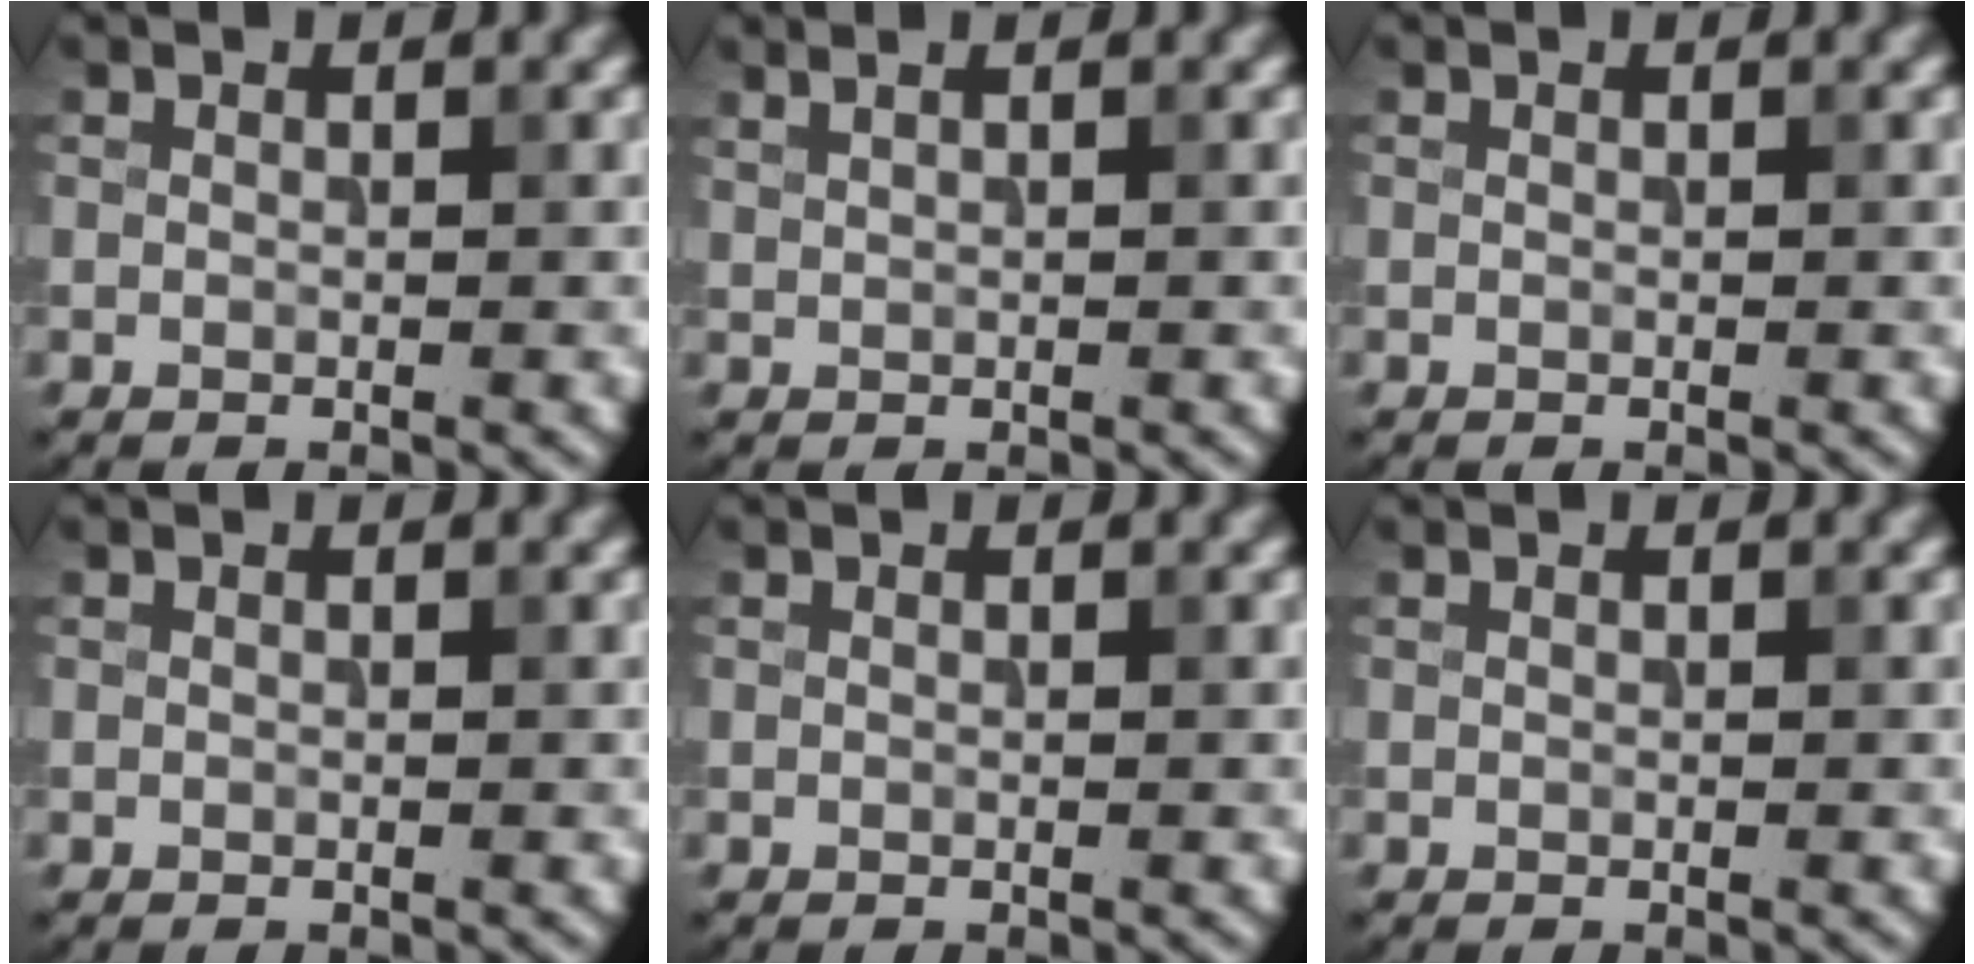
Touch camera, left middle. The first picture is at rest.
{"total": 1.6, "force": [1.1, 0.6, 0.9], "torque": [-0.011, -0.001, 0.012]}
{"total": 0.0}
{"total": 0.0}
{"total": 0.0}
{"total": 0.0}